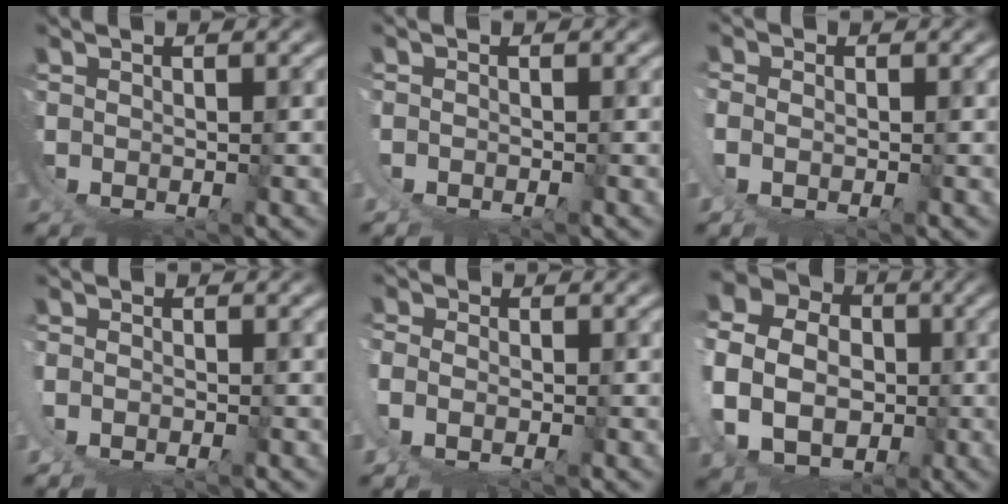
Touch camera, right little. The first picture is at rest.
{"total": 1.4, "force": [0.0, 1.3, 0.4], "torque": [-0.017, 0.000, -0.002]}
{"total": 2.5, "force": [0.6, 2.0, 1.4], "torque": [-0.045, -0.008, 0.011]}
{"total": 2.4, "force": [0.1, 2.2, 1.1], "torque": [-0.033, -0.005, 0.001]}
{"total": 3.2, "force": [0.9, 2.5, 1.7], "torque": [-0.055, -0.008, 0.015]}
{"total": 15.0, "force": [2.6, 12.4, 7.9], "torque": [-0.163, -0.018, 0.029]}